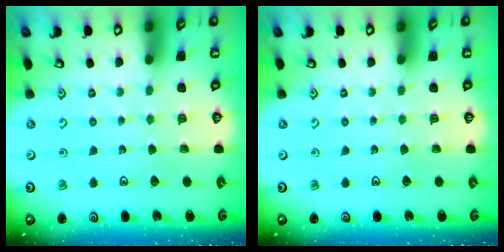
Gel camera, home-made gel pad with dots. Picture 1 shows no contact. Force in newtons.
{"total": 0.0}